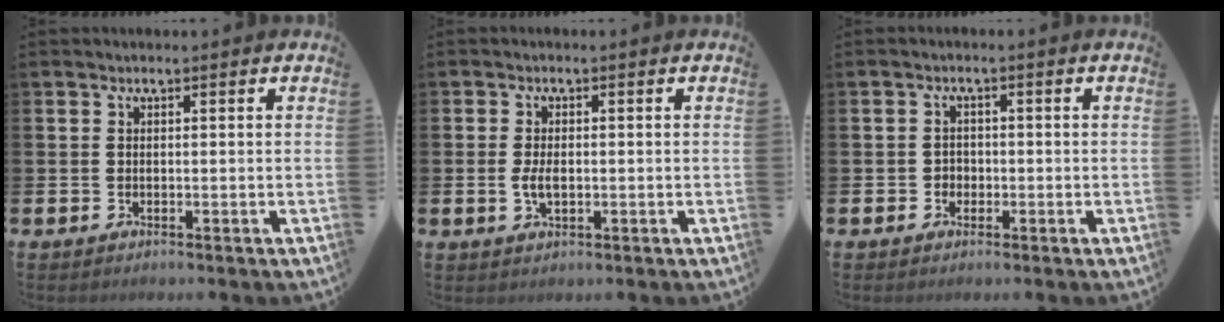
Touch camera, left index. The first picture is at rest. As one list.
[{"total": 2.7, "force": [-0.2, 1.5, 2.3], "torque": [-0.042, 0.003, -0.005]}, {"total": 1.6, "force": [-0.6, 1.5, 0.2], "torque": [-0.006, 0.004, -0.015]}]